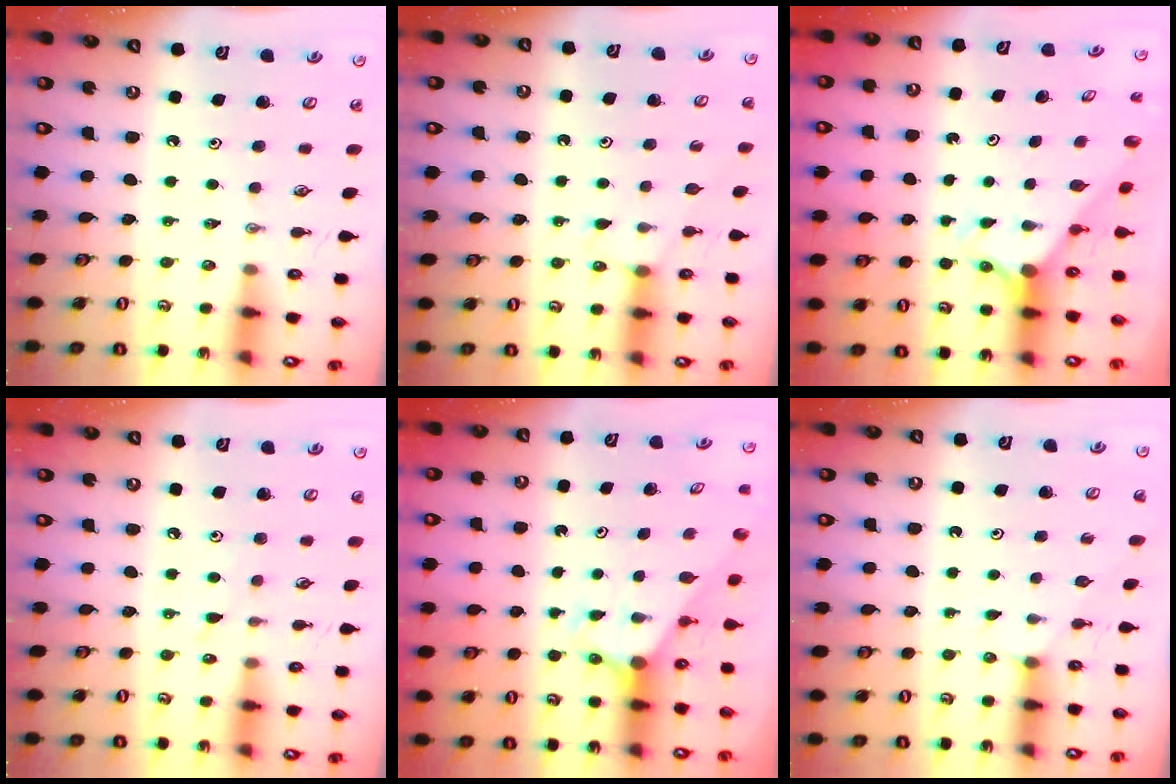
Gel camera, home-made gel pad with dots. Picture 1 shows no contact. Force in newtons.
{"total": 5.7, "press": 5.7, "slide": 0.6}
{"total": 2.2, "press": 2.2, "slide": 0.1}
{"total": 5.2, "press": 5.2, "slide": 0.6}
{"total": 2.9, "press": 2.9, "slide": 0.0}
{"total": 4.1, "press": 4.1, "slide": 0.2}